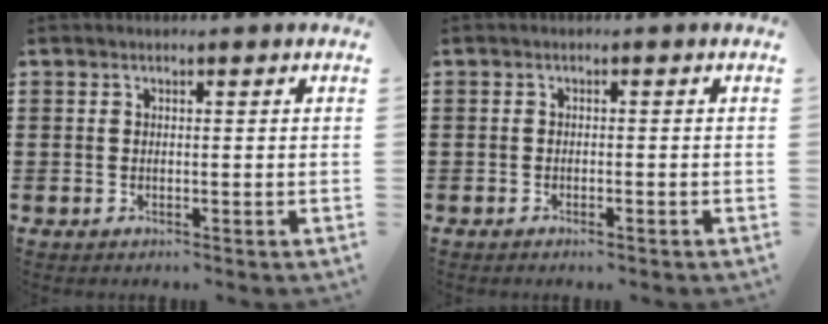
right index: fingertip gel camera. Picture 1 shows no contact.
{"total": 0.8, "force": [-0.7, 0.2, 0.3], "torque": [-0.009, -0.002, -0.014]}